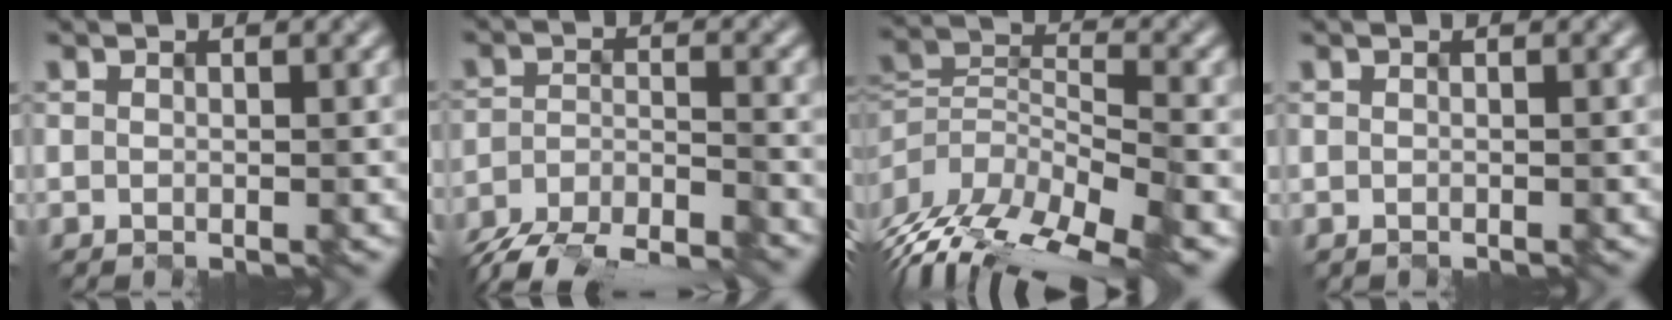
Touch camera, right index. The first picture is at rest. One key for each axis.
{"total": 8.2, "fx": -7.1, "fy": 2.2, "fz": 3.3, "tx": -0.060, "ty": -0.024, "tz": -0.114}
{"total": 11.9, "fx": -7.3, "fy": 5.3, "fz": 7.7, "tx": -0.154, "ty": 0.013, "tz": -0.109}
{"total": 0.0}